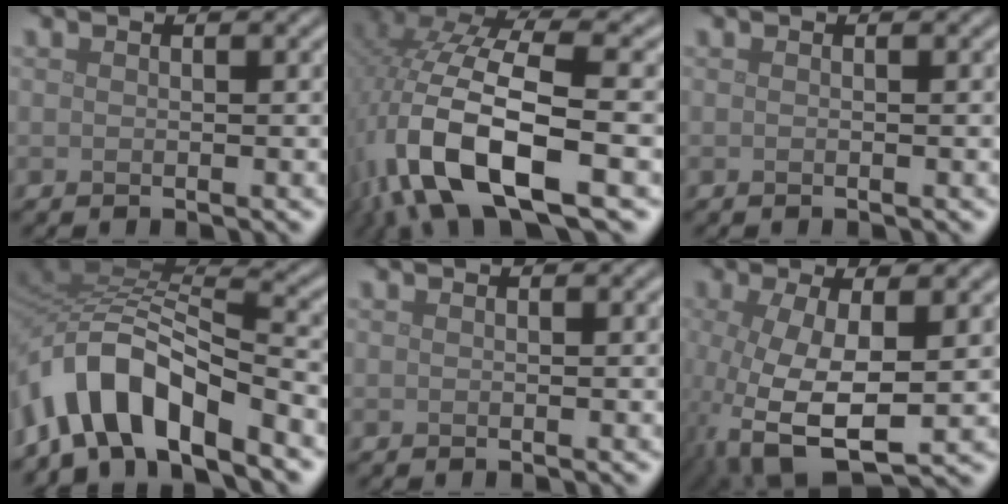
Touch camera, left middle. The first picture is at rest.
{"total": 13.9, "force": [-4.8, 5.5, 11.8], "torque": [-0.262, -0.015, -0.082]}
{"total": 0.0}
{"total": 9.2, "force": [-5.2, 3.9, 6.6], "torque": [-0.109, 0.013, -0.108]}
{"total": 0.0}
{"total": 8.2, "force": [-1.7, 3.7, 7.1], "torque": [-0.170, -0.022, -0.026]}